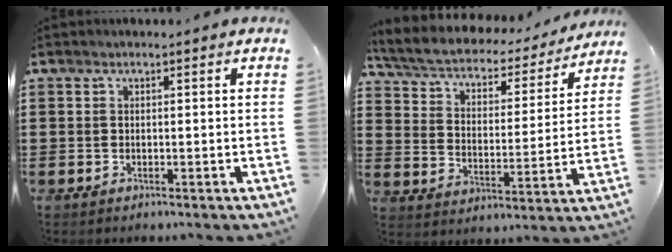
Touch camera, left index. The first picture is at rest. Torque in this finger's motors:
{"motor_torque": [2.14, 0.00, 0.90, 0.21]}